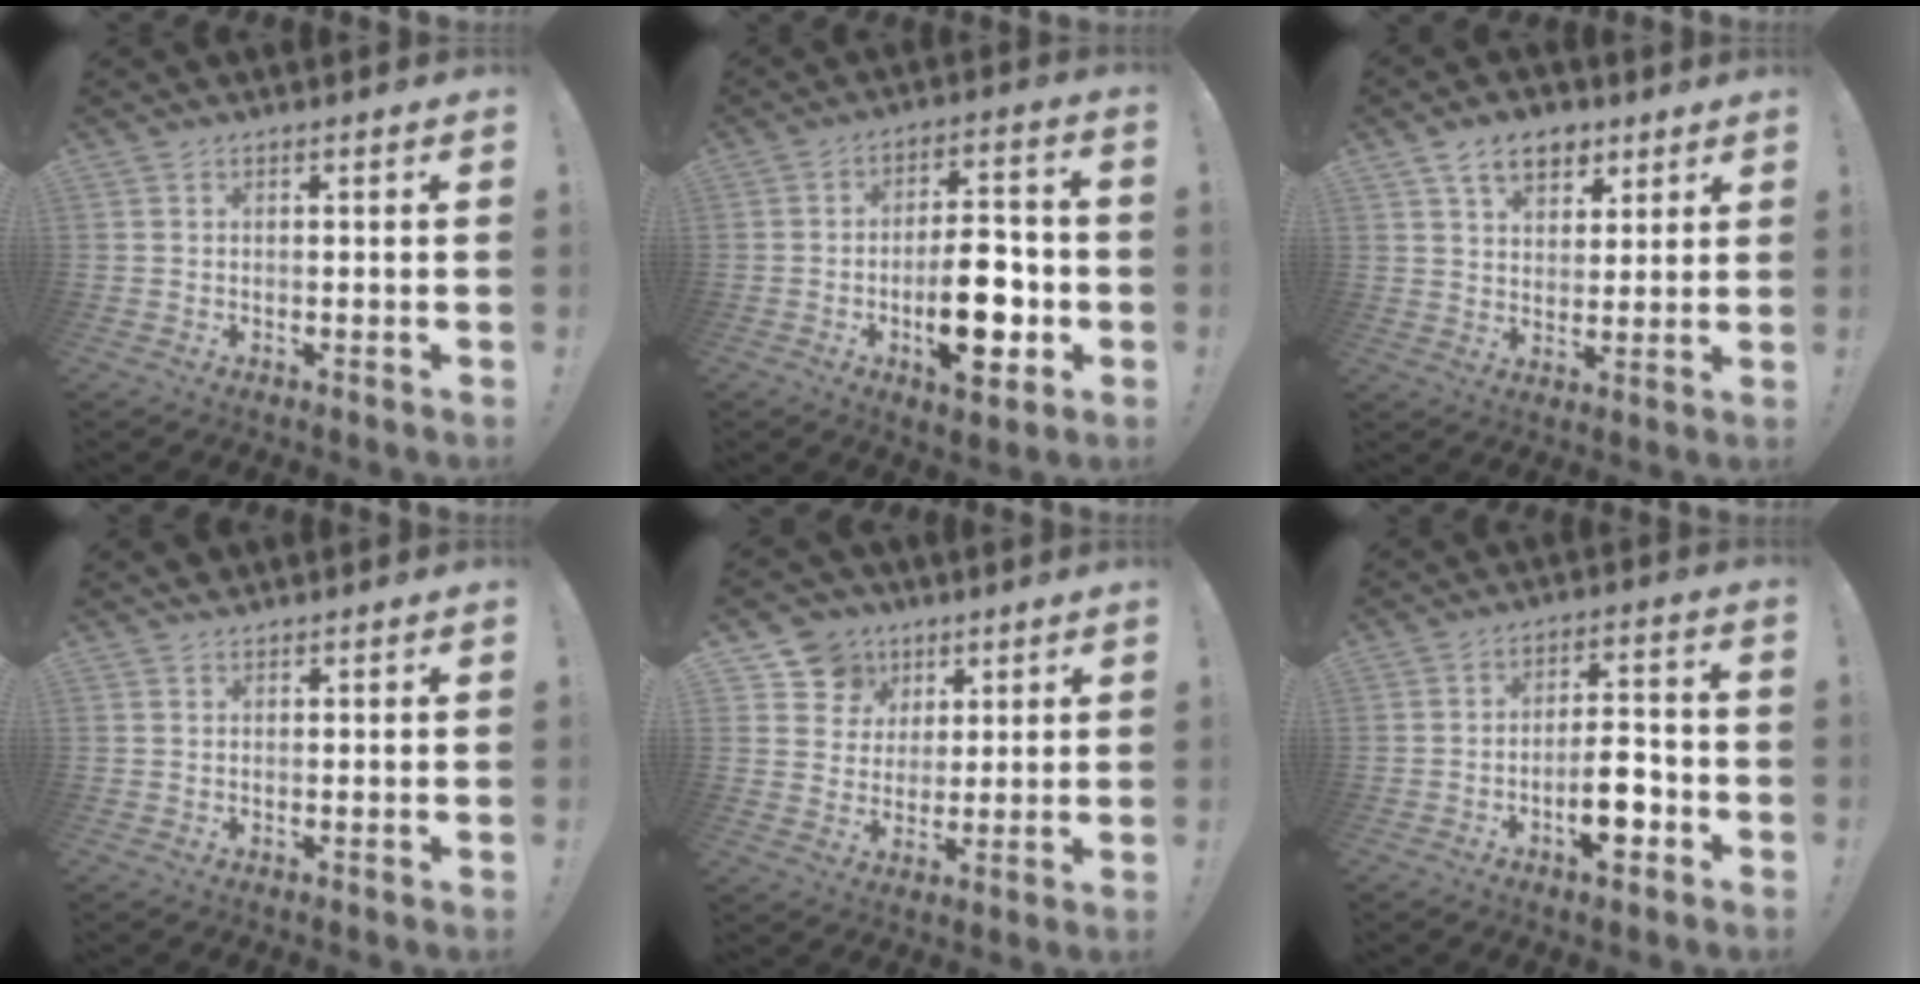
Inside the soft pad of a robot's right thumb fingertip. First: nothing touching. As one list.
[{"total": 16.0, "force": [-4.2, 7.3, 13.6], "torque": [-0.201, 0.011, -0.064]}, {"total": 10.3, "force": [5.8, 6.8, 5.1], "torque": [-0.074, -0.019, 0.110]}, {"total": 1.5, "force": [1.4, 0.3, 0.1], "torque": [0.013, -0.011, 0.025]}, {"total": 10.5, "force": [5.2, 8.8, 2.2], "torque": [-0.030, -0.030, 0.105]}, {"total": 10.0, "force": [-4.2, 4.4, 8.0], "torque": [-0.115, 0.020, -0.073]}]